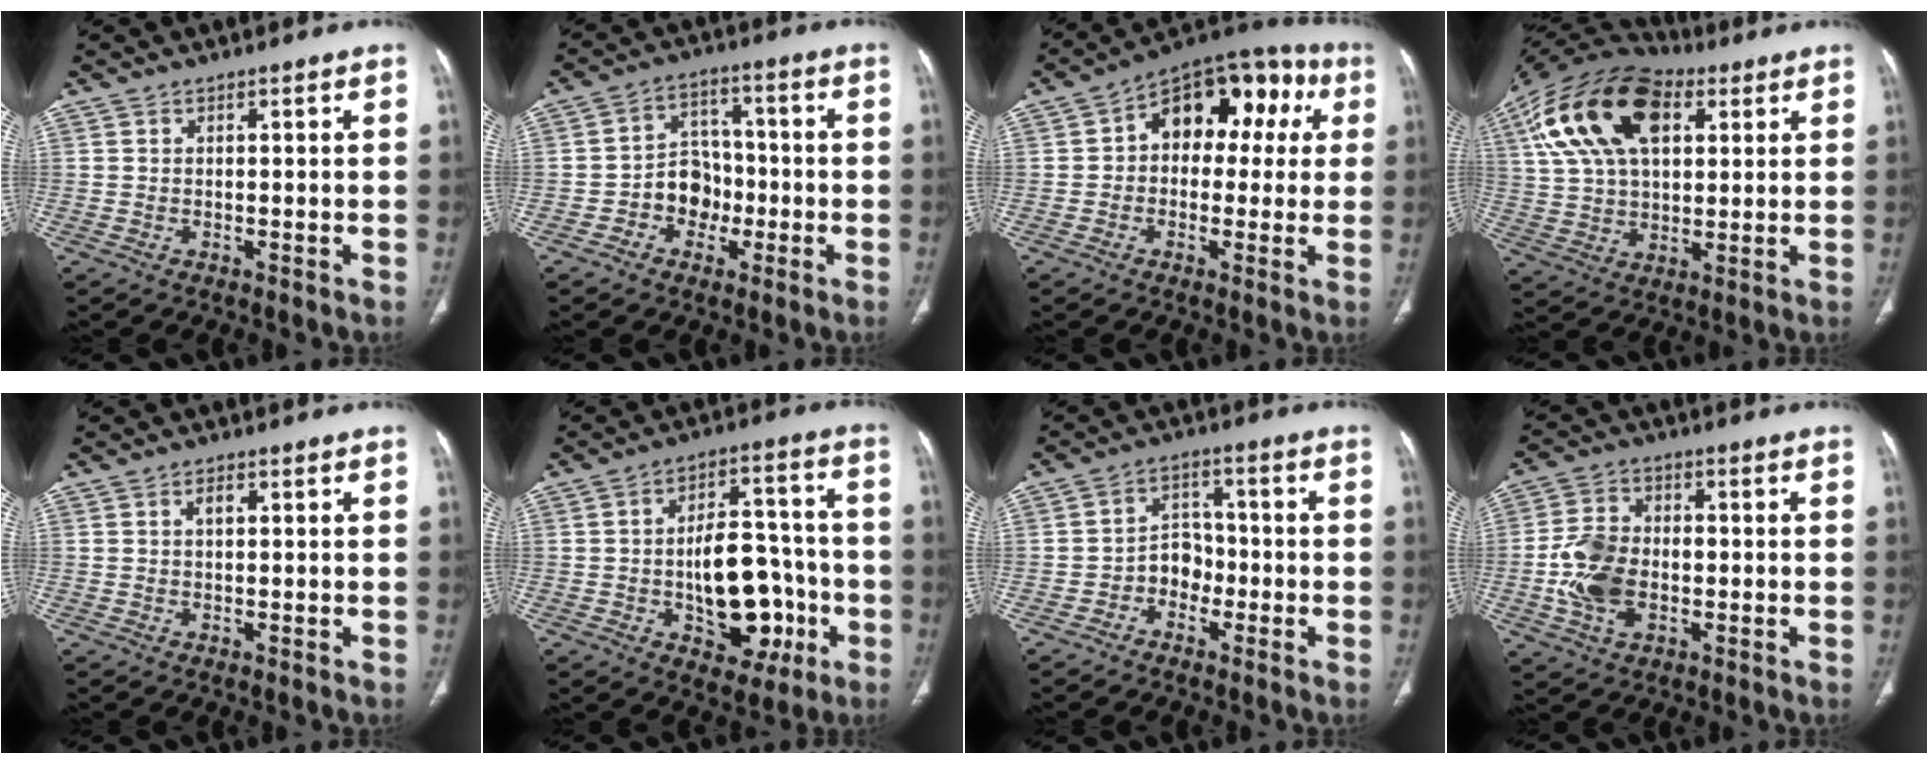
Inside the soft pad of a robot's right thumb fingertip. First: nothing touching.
{"total": 7.9, "force": [-2.4, 6.5, 3.7], "torque": [-0.019, 0.035, -0.047]}
{"total": 16.0, "force": [3.1, 10.5, 11.7], "torque": [-0.100, 0.047, 0.033]}
{"total": 22.1, "force": [8.4, 12.4, 16.2], "torque": [-0.300, 0.010, 0.147]}
{"total": 1.8, "force": [0.5, 0.9, 1.5], "torque": [-0.027, 0.003, 0.010]}
{"total": 16.5, "force": [-3.9, 9.7, 12.7], "torque": [-0.149, 0.041, -0.046]}
{"total": 5.4, "force": [-2.2, 4.3, 2.5], "torque": [-0.012, 0.029, -0.047]}
{"total": 11.3, "force": [-1.8, 7.5, 8.2], "torque": [-0.155, 0.015, -0.034]}